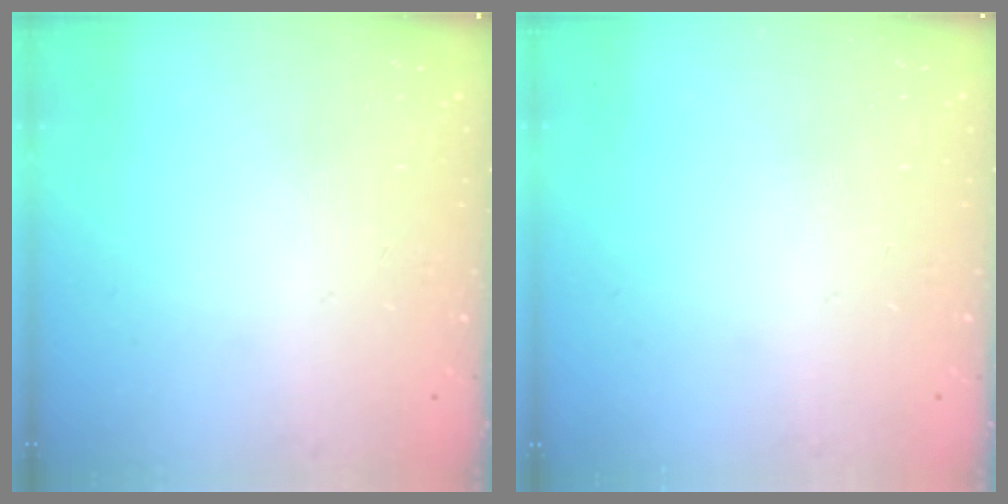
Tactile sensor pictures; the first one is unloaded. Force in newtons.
{"total": 0.0}